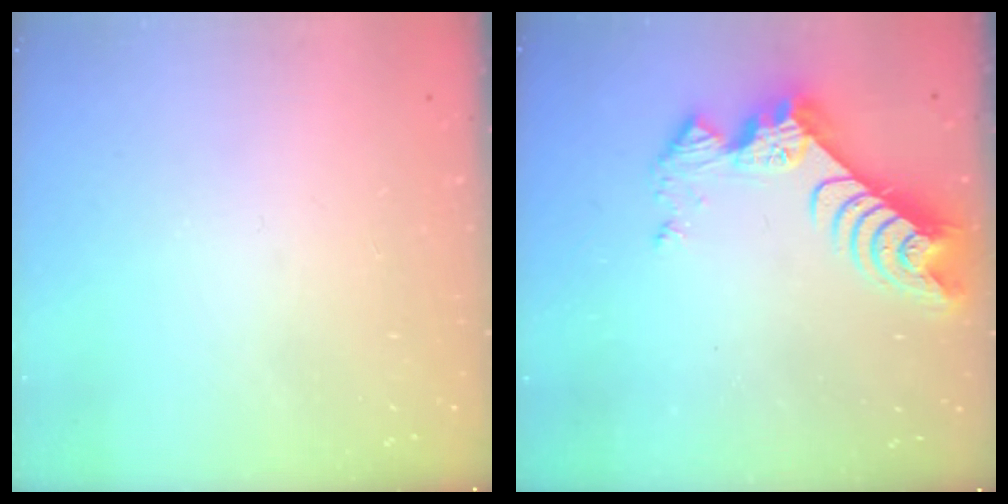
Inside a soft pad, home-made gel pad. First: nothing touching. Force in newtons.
{"total": 9.5, "press": 9.5, "slide": 0.8}